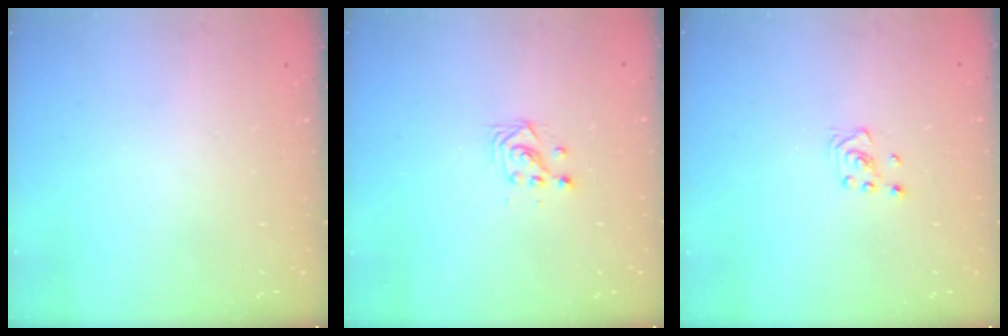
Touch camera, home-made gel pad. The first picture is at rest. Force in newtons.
{"total": 2.9, "press": 2.9, "slide": 0.2}
{"total": 2.8, "press": 2.6, "slide": 1.0}